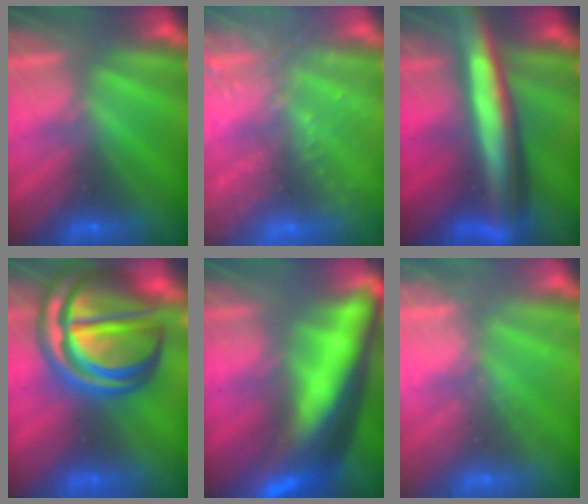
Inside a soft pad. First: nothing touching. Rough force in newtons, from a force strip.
{"total": 8.5}
{"total": 8.6}
{"total": 7.2}
{"total": 6.8}
{"total": 1.9}